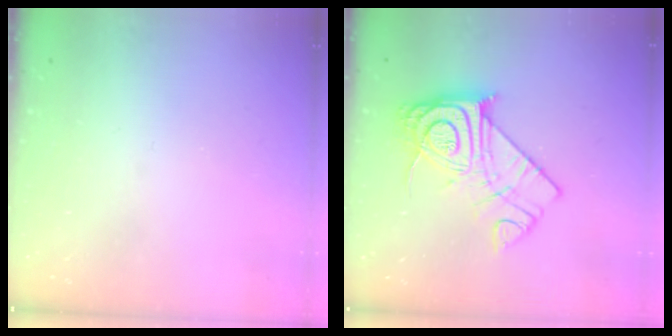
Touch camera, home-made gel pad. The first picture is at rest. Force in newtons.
{"total": 19.5, "press": 19.4, "slide": 1.6}